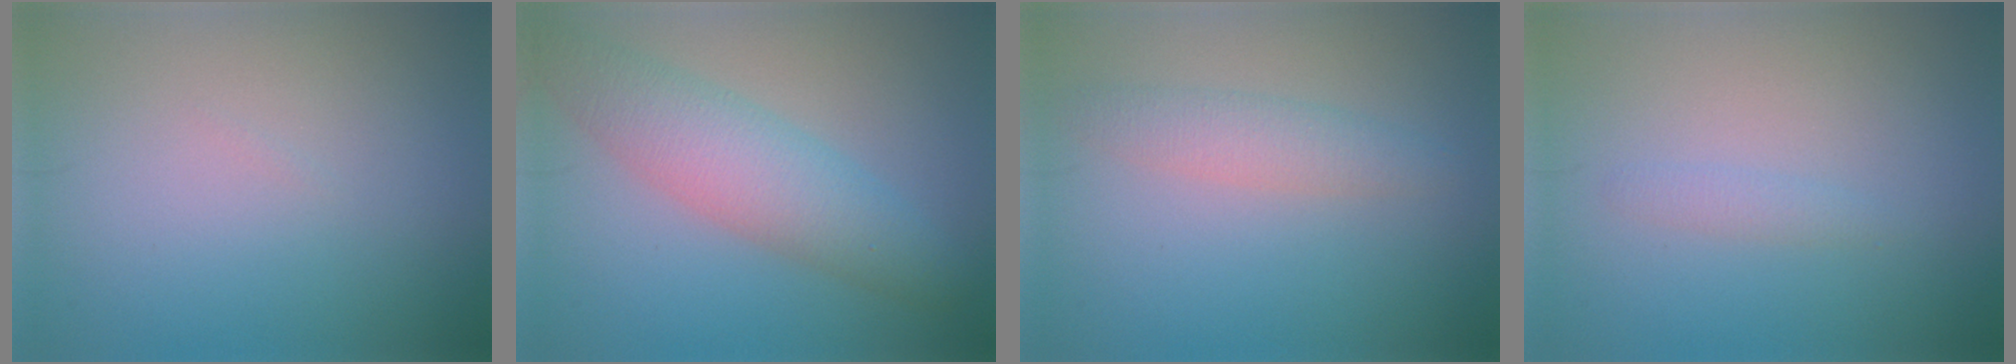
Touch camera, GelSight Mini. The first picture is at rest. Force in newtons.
{"total": 5.5, "press": 5.5, "slide": 0.2}
{"total": 2.4, "press": 2.4, "slide": 0.0}
{"total": 1.0, "press": 0.9, "slide": 0.1}